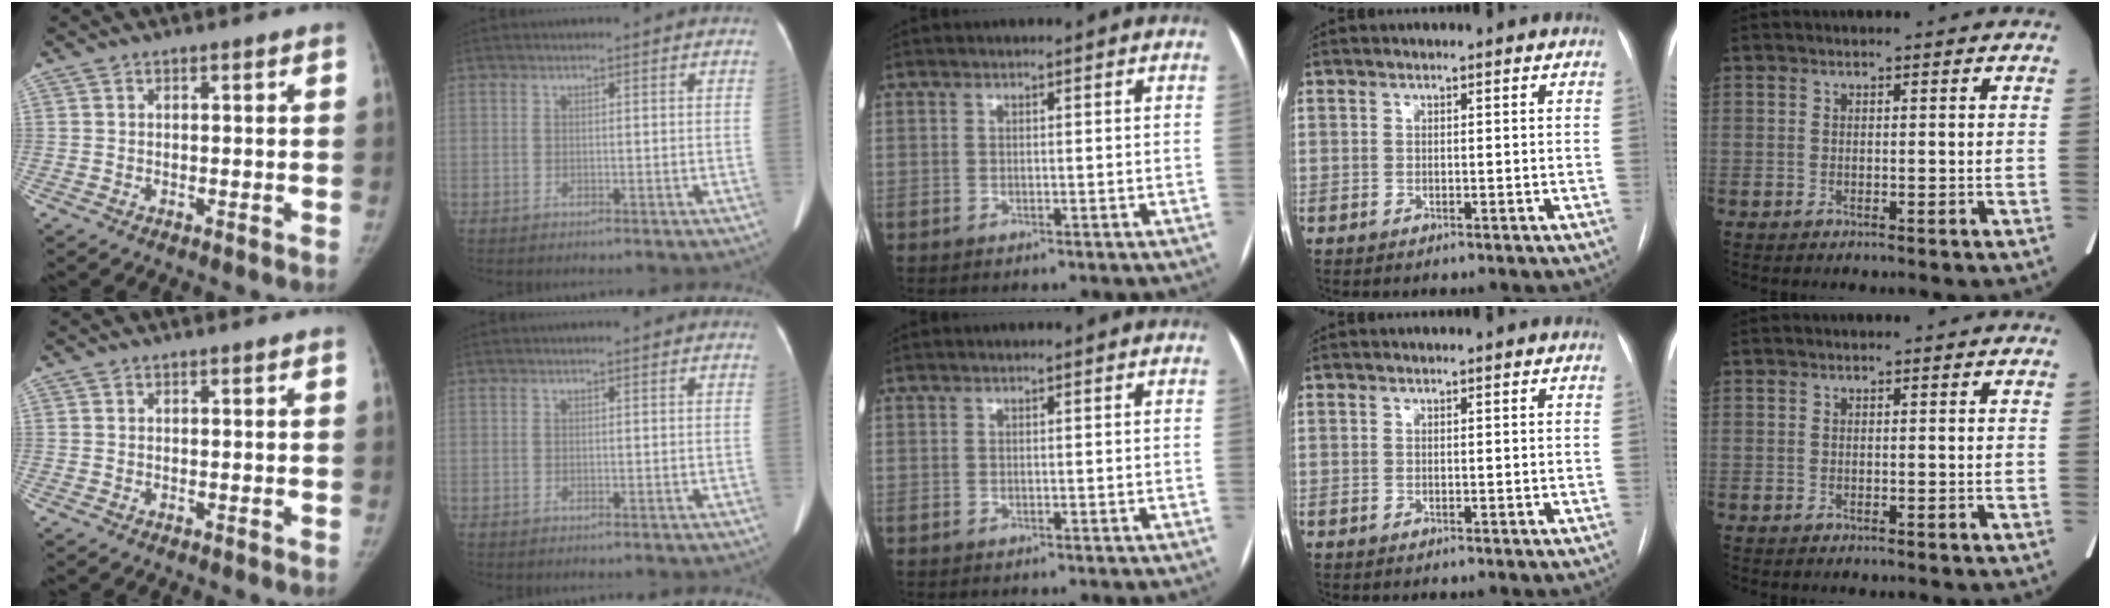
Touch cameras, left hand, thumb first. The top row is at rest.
{}